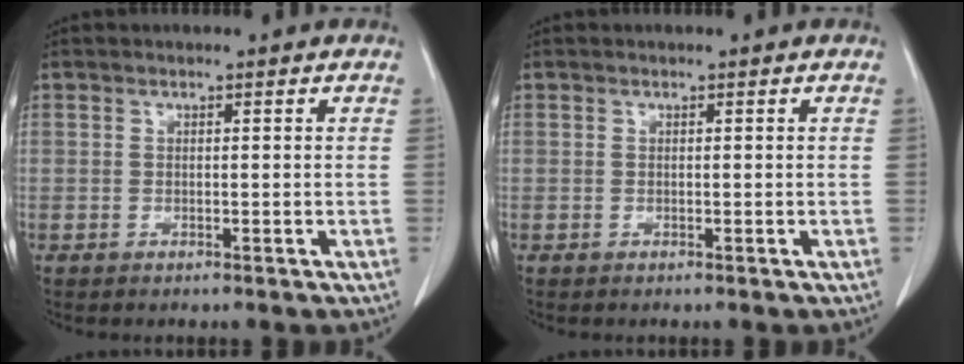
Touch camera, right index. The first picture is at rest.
{"total": 0.0}